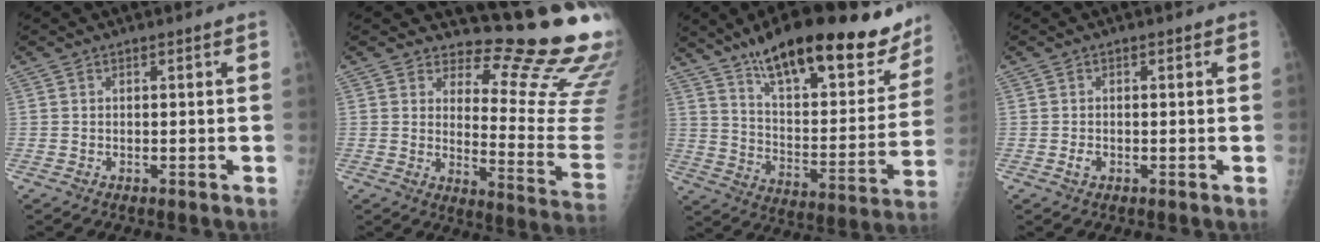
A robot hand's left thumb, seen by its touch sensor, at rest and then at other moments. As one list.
[{"total": 17.6, "force": [15.3, 3.6, 8.0], "torque": [-0.060, -0.181, 0.183]}, {"total": 29.6, "force": [21.0, 8.7, 18.8], "torque": [-0.237, -0.073, 0.306]}, {"total": 1.5, "force": [-0.3, 1.1, 0.9], "torque": [-0.010, 0.000, -0.007]}]